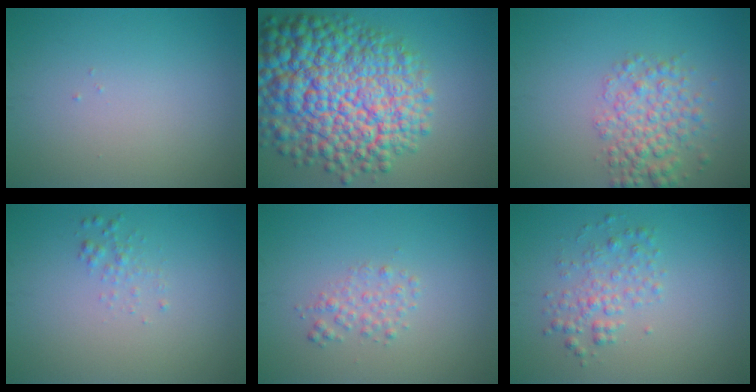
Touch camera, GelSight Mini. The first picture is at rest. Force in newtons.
{"total": 15.0, "press": 15.0, "slide": 0.4}
{"total": 4.2, "press": 4.2, "slide": 0.1}
{"total": 1.0, "press": 1.0, "slide": 0.0}
{"total": 1.5, "press": 1.5, "slide": 0.0}
{"total": 2.4, "press": 2.4, "slide": 0.1}